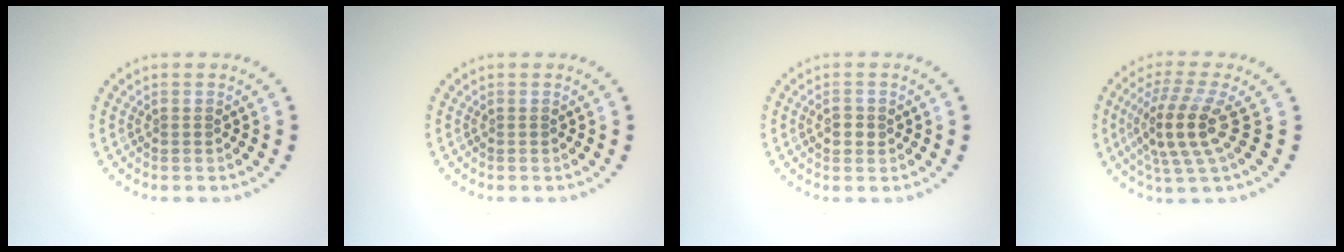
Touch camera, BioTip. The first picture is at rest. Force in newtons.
{"total": 0.0}
{"total": 1.4, "press": 1.4, "slide": 0.1}
{"total": 4.7, "press": 3.7, "slide": 2.8}